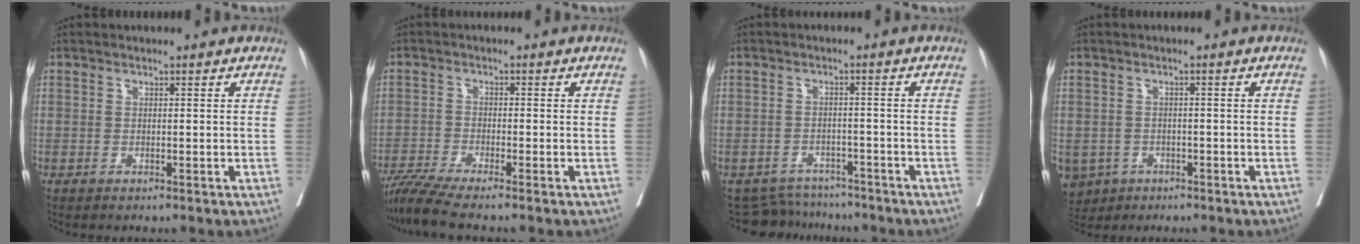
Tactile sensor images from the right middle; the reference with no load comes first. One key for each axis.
{"total": 5.7, "fx": -4.8, "fy": -1.0, "fz": 2.9, "tx": -0.051, "ty": -0.018, "tz": -0.090}
{"total": 6.1, "fx": -5.8, "fy": 1.7, "fz": -1.0, "tx": 0.020, "ty": 0.012, "tz": -0.083}
{"total": 7.3, "fx": -3.8, "fy": 5.9, "fz": 2.0, "tx": -0.054, "ty": 0.001, "tz": -0.055}